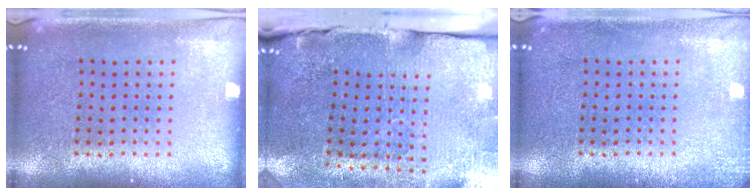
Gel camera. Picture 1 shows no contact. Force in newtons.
{"total": 4.8, "press": 3.9, "slide": 2.8}
{"total": 1.4, "press": 1.4, "slide": 0.2}